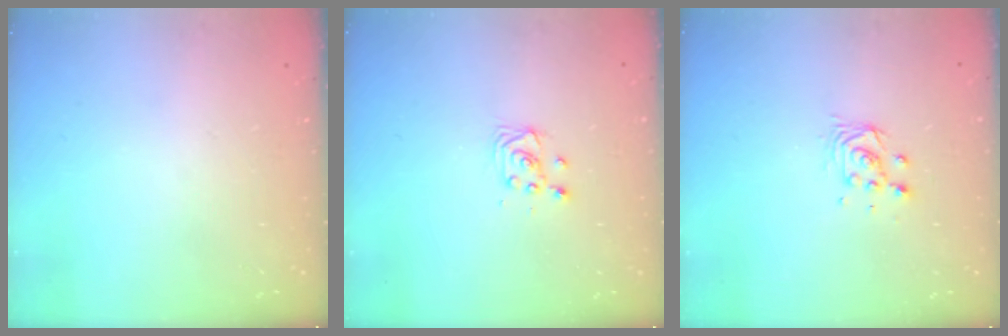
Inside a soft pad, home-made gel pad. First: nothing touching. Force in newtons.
{"total": 3.5, "press": 3.5, "slide": 0.4}
{"total": 4.0, "press": 4.0, "slide": 0.1}